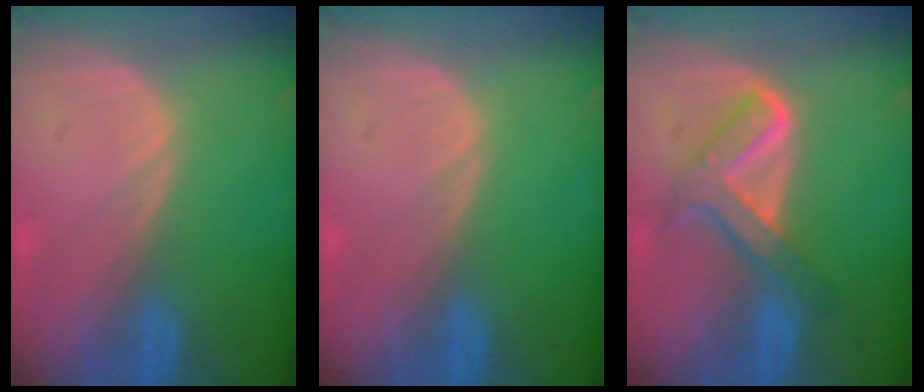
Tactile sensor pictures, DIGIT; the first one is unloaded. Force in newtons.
{"total": 0.0}
{"total": 5.9, "press": 5.9, "slide": 0.2}